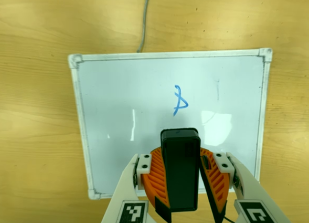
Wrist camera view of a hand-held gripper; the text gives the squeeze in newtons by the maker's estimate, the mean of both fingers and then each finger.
{"total": 9.8, "left": 9.9, "right": 9.6}